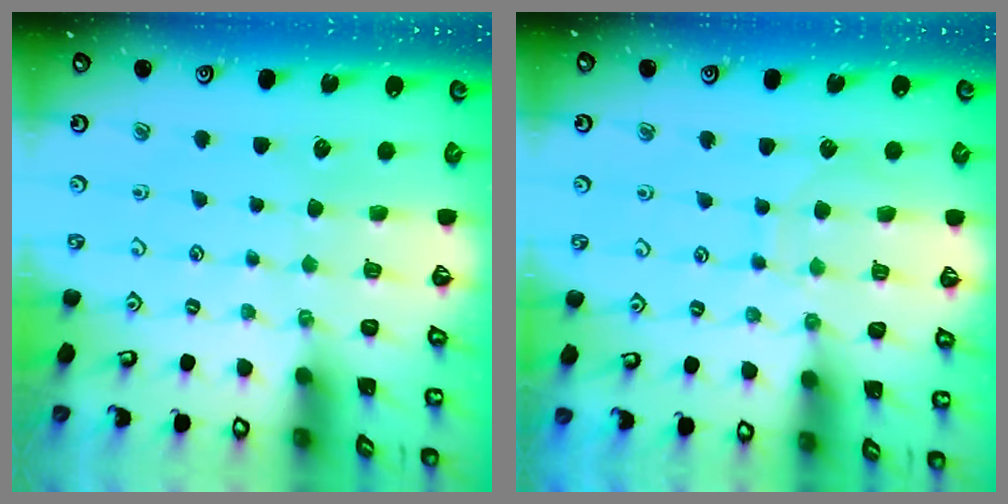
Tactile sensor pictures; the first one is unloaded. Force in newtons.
{"total": 7.2, "press": 7.1, "slide": 0.6}